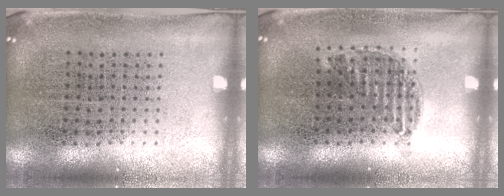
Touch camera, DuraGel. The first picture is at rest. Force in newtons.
{"total": 0.9, "press": 0.8, "slide": 0.5}